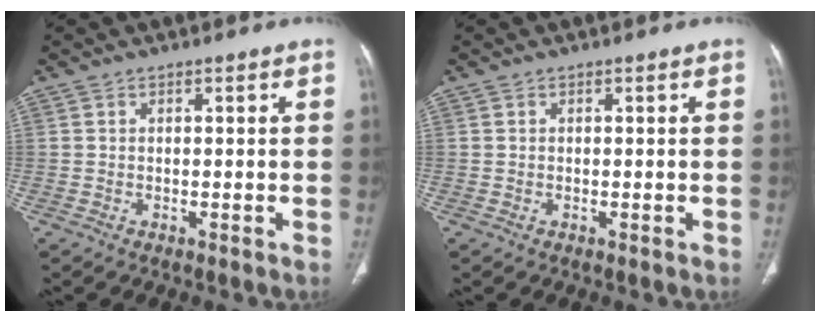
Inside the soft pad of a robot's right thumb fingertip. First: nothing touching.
{"total": 0.0}